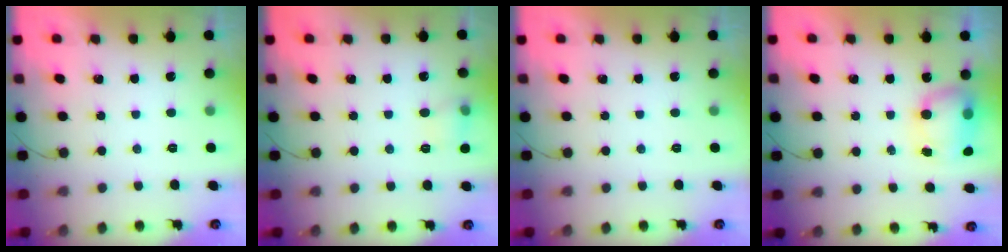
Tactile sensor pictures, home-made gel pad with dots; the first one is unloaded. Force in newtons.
{"total": 7.4, "press": 7.2, "slide": 1.7}
{"total": 0.0}
{"total": 7.6, "press": 7.5, "slide": 1.2}